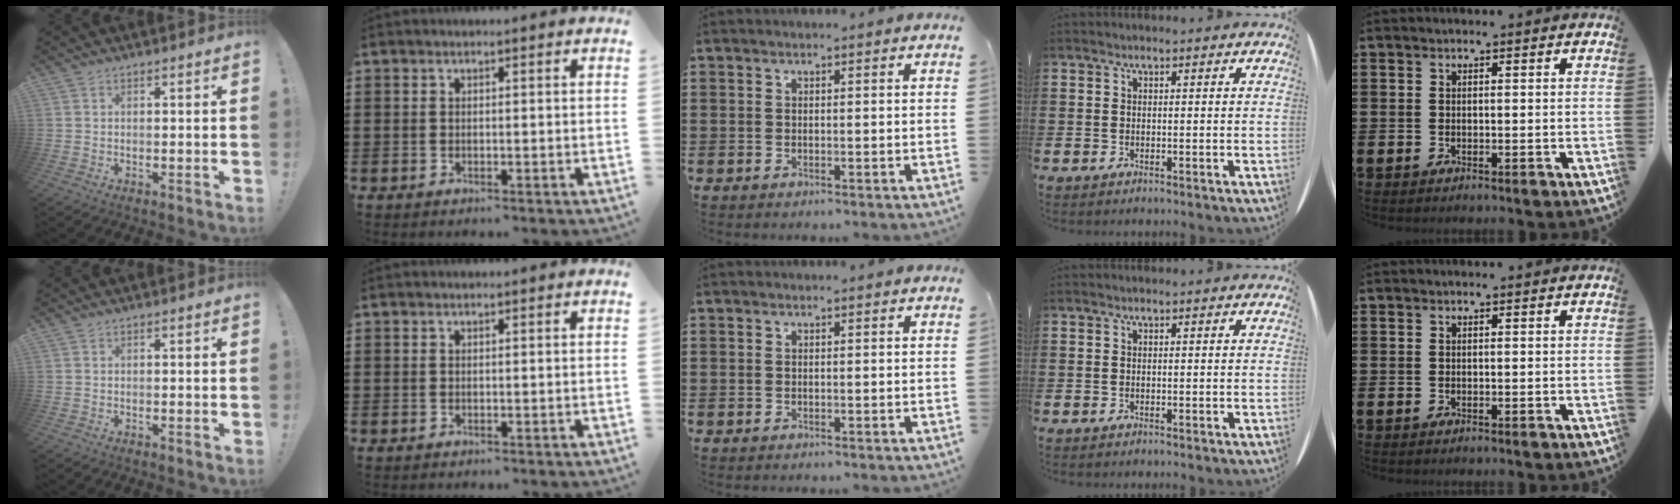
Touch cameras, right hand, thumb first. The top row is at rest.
{}